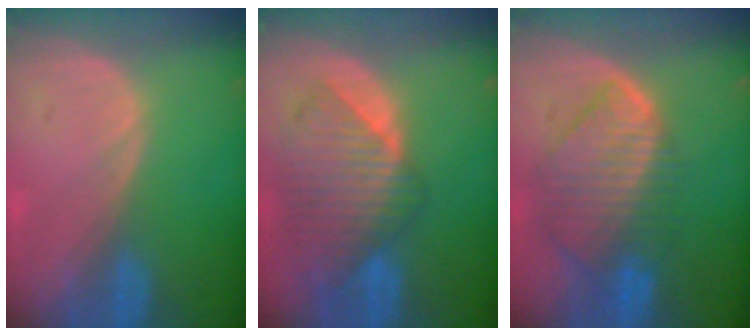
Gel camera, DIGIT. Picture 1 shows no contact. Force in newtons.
{"total": 9.9, "press": 8.6, "slide": 5.0}
{"total": 9.7, "press": 8.5, "slide": 4.7}